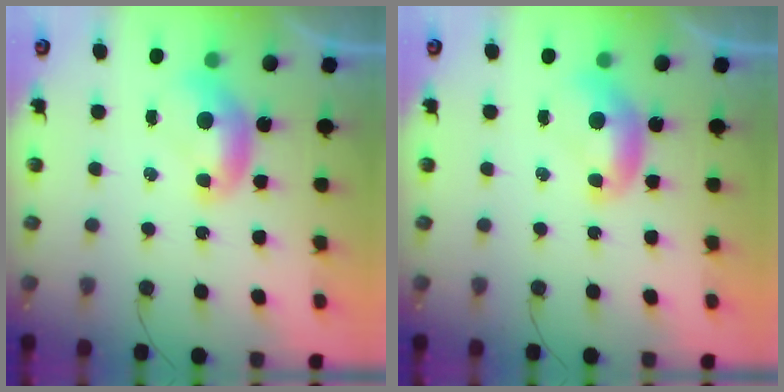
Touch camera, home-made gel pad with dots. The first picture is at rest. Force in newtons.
{"total": 0.0}